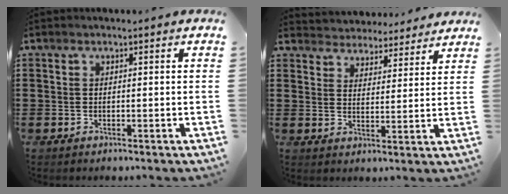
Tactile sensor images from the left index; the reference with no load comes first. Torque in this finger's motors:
{"motor_torque": [0.51, -1.63, 0.35, 0.02]}